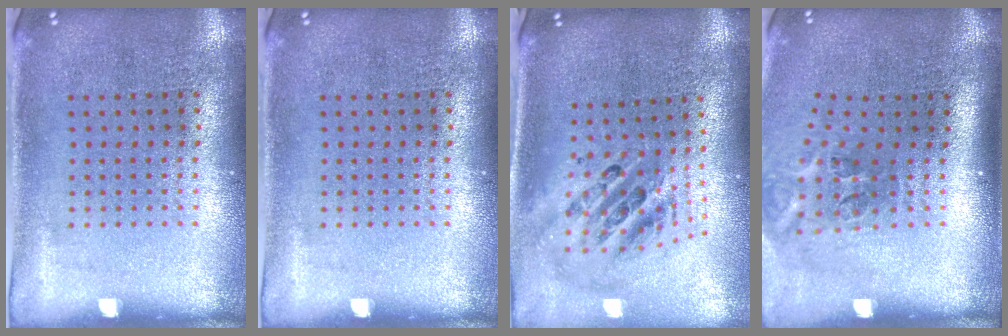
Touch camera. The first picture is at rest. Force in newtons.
{"total": 0.0}
{"total": 2.4, "press": 1.7, "slide": 1.7}
{"total": 2.2, "press": 1.4, "slide": 1.7}